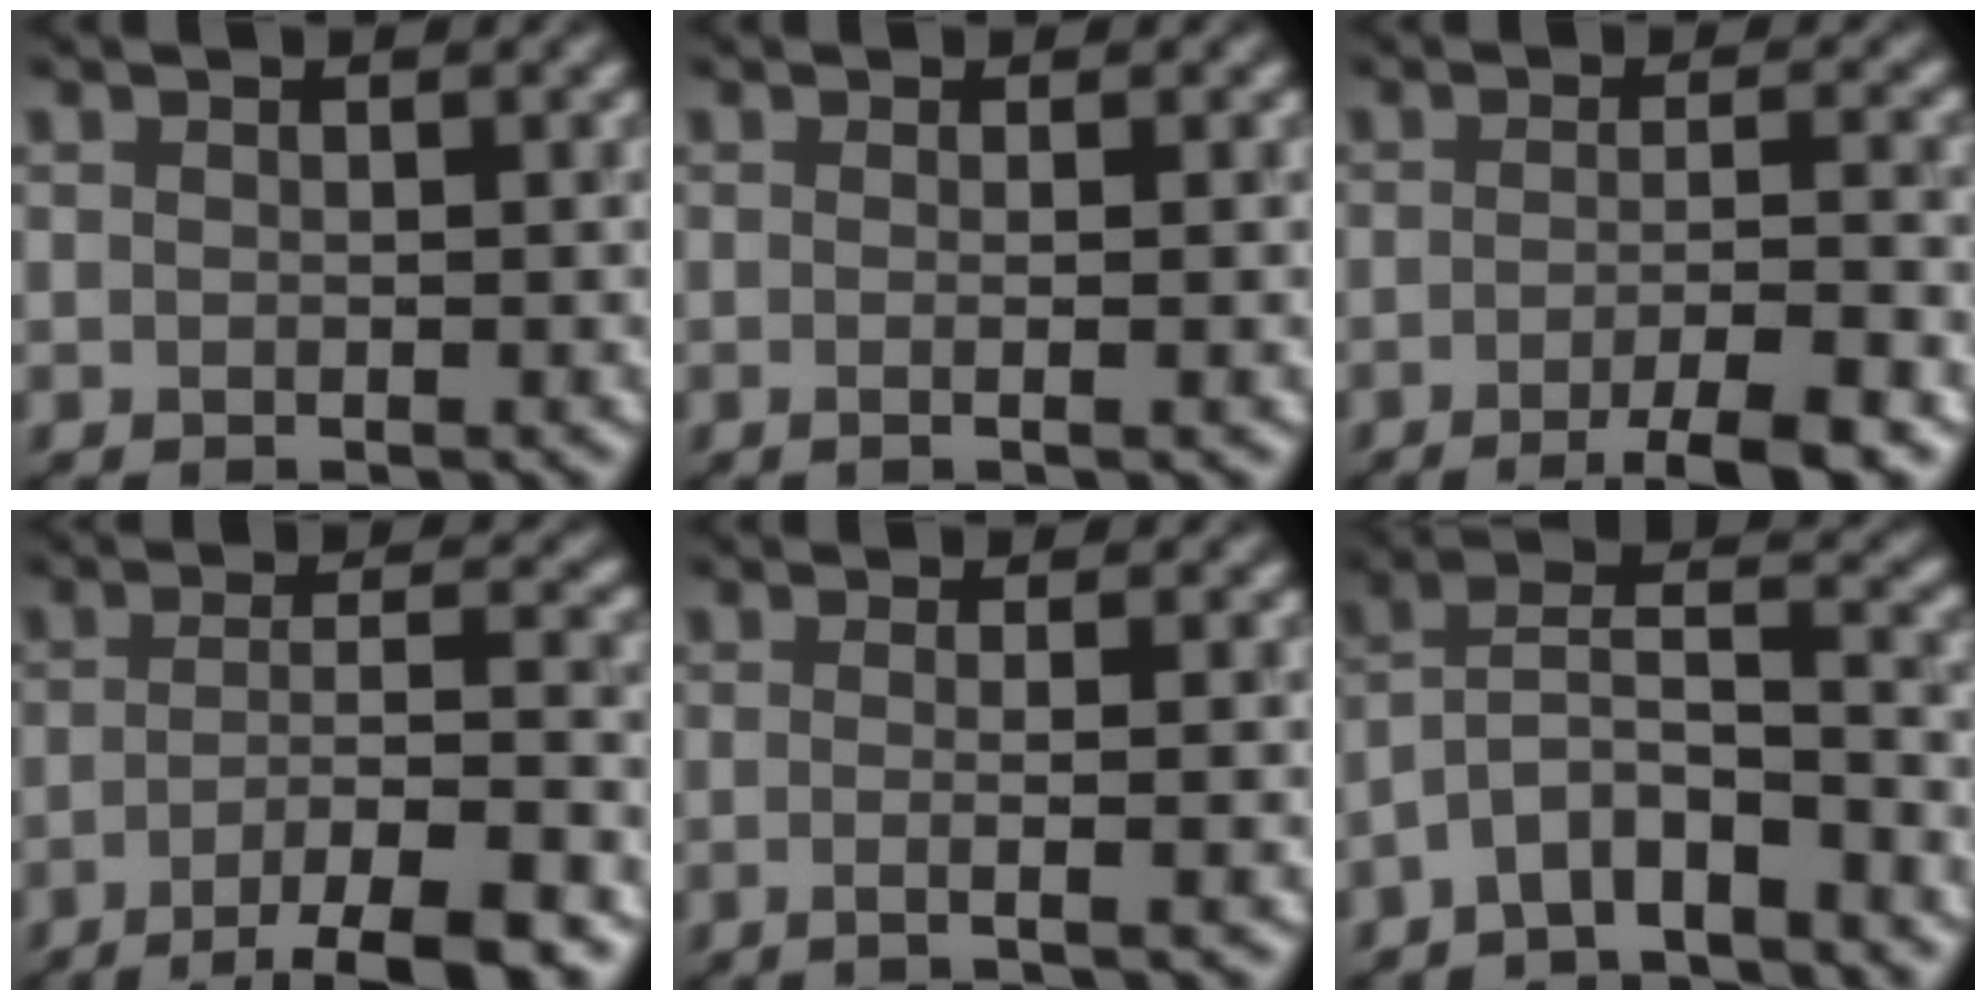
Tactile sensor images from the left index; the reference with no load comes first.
{"total": 2.8, "force": [0.5, 1.3, 2.5], "torque": [-0.014, 0.013, -0.018]}
{"total": 5.4, "force": [-3.1, 0.6, 4.4], "torque": [-0.060, 0.011, -0.042]}
{"total": 8.6, "force": [-4.7, 1.6, 7.0], "torque": [-0.092, 0.015, -0.059]}
{"total": 3.3, "force": [0.0, 1.2, 3.1], "torque": [-0.028, 0.012, -0.023]}
{"total": 5.5, "force": [-4.2, 1.4, 3.3], "torque": [-0.062, 0.020, -0.070]}